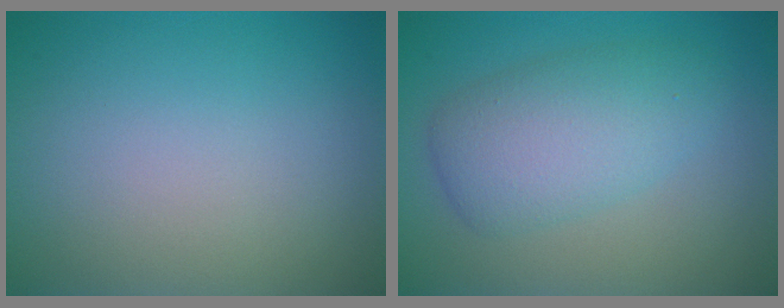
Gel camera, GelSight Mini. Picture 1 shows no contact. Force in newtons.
{"total": 5.0, "press": 5.0, "slide": 0.3}